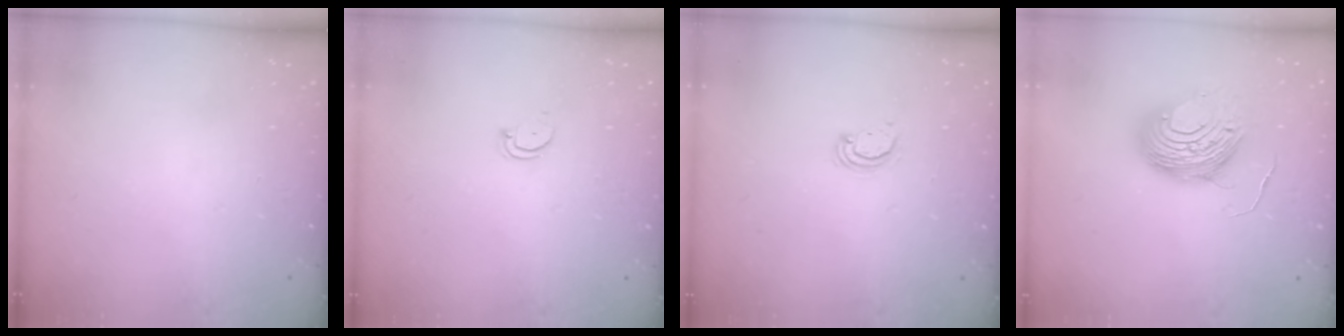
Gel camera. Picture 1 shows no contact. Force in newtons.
{"total": 2.3, "press": 2.3, "slide": 0.2}
{"total": 2.2, "press": 2.2, "slide": 0.3}
{"total": 11.8, "press": 11.7, "slide": 1.2}